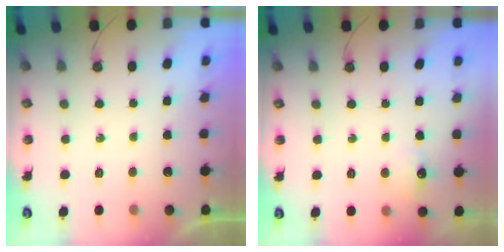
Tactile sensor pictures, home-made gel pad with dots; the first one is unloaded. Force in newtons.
{"total": 5.6, "press": 5.5, "slide": 0.7}